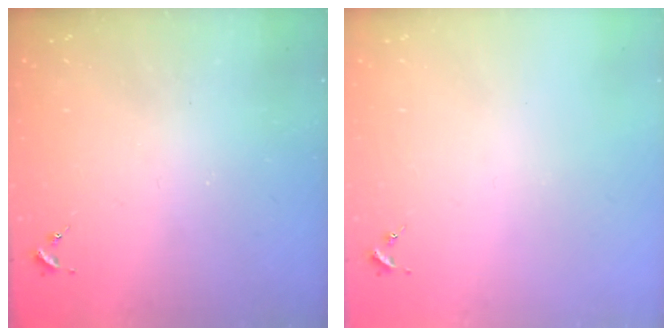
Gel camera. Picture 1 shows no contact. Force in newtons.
{"total": 0.0}